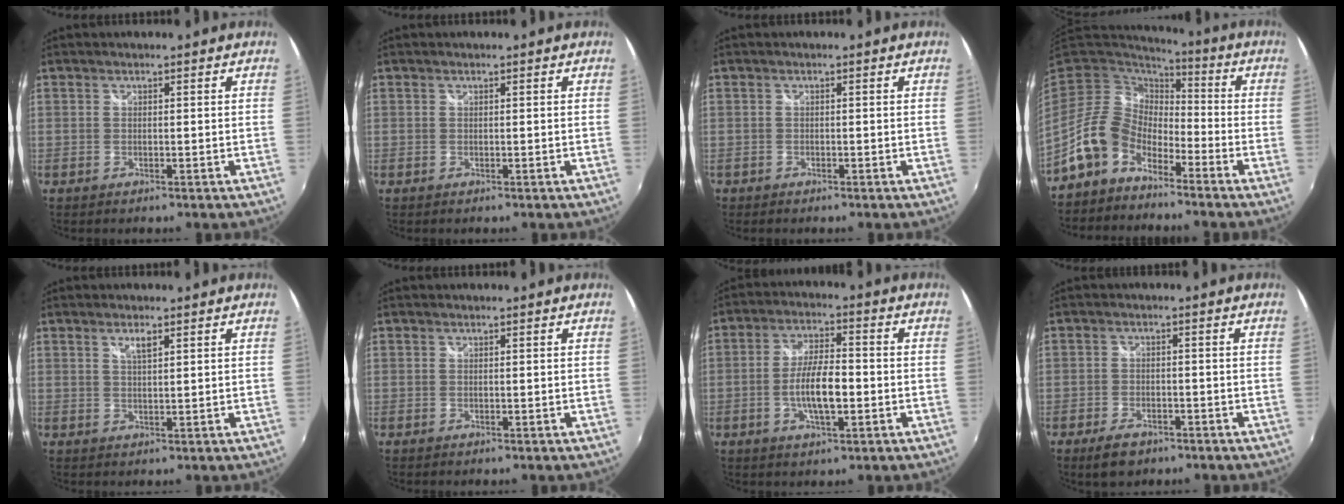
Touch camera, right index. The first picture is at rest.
{"total": 0.0}
{"total": 1.1, "force": [-0.7, 0.9, -0.1], "torque": [-0.003, 0.003, -0.012]}
{"total": 11.5, "force": [-7.7, 6.9, 5.0], "torque": [-0.107, 0.017, -0.148]}
{"total": 2.2, "force": [1.4, 0.2, 1.7], "torque": [-0.029, 0.001, 0.023]}
{"total": 0.0}
{"total": 8.2, "force": [-2.0, 2.5, 7.5], "torque": [-0.146, 0.000, -0.034]}
{"total": 5.2, "force": [-3.7, 2.8, 2.5], "torque": [-0.064, -0.003, -0.058]}